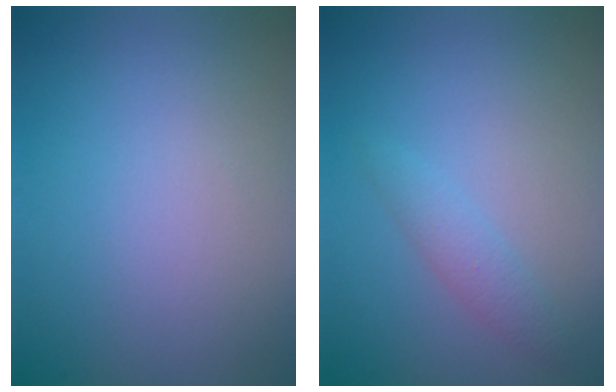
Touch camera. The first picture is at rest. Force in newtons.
{"total": 1.5, "press": 1.5, "slide": 0.0}